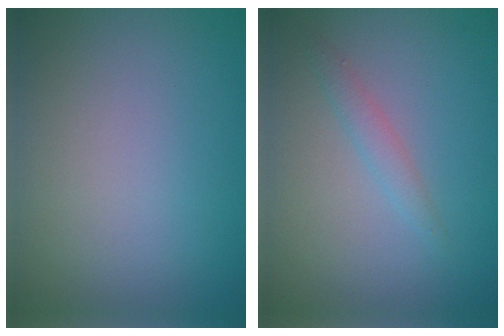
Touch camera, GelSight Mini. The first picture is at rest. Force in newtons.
{"total": 1.4, "press": 1.4, "slide": 0.1}